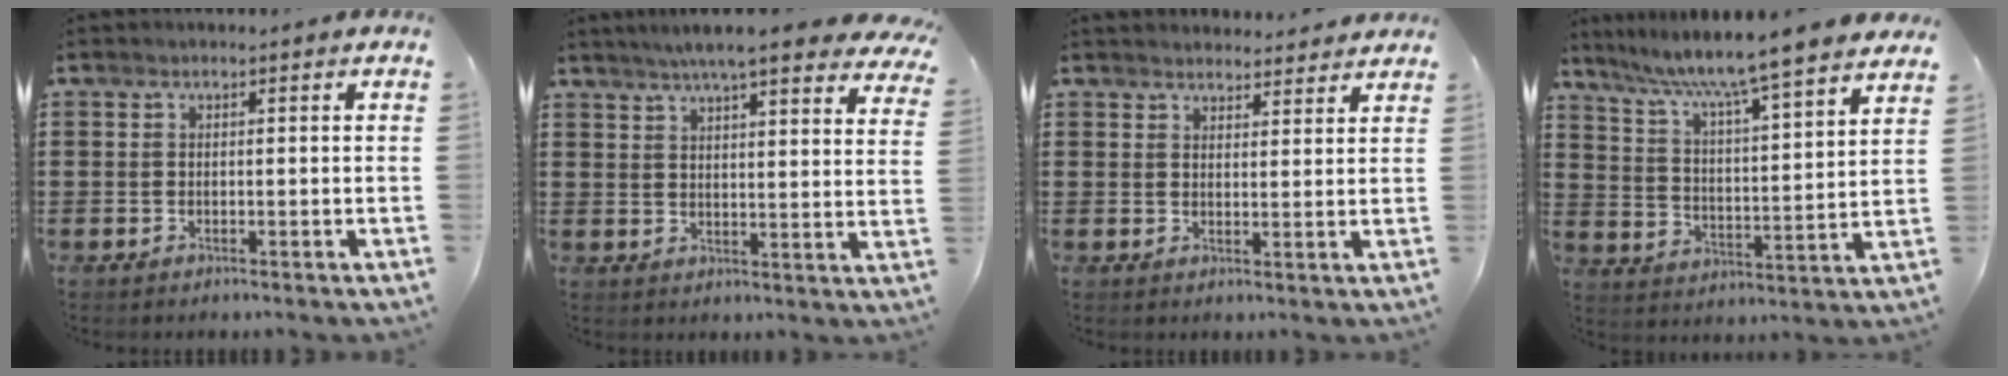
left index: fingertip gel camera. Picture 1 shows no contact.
{"total": 6.8, "force": [5.9, 0.1, 3.5], "torque": [-0.078, -0.020, 0.100]}
{"total": 2.9, "force": [2.8, 0.5, -0.1], "torque": [0.002, -0.012, 0.052]}
{"total": 7.0, "force": [6.0, -1.2, 3.3], "torque": [-0.088, -0.048, 0.094]}